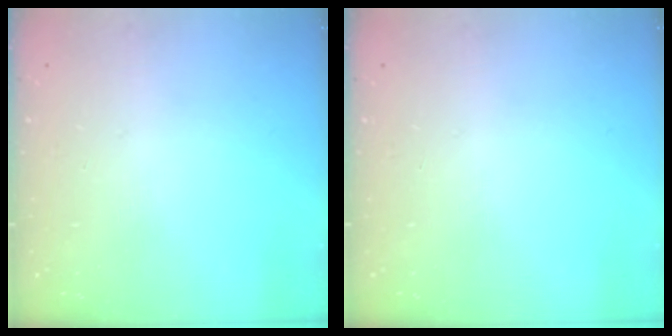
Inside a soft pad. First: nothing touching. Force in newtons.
{"total": 0.0}